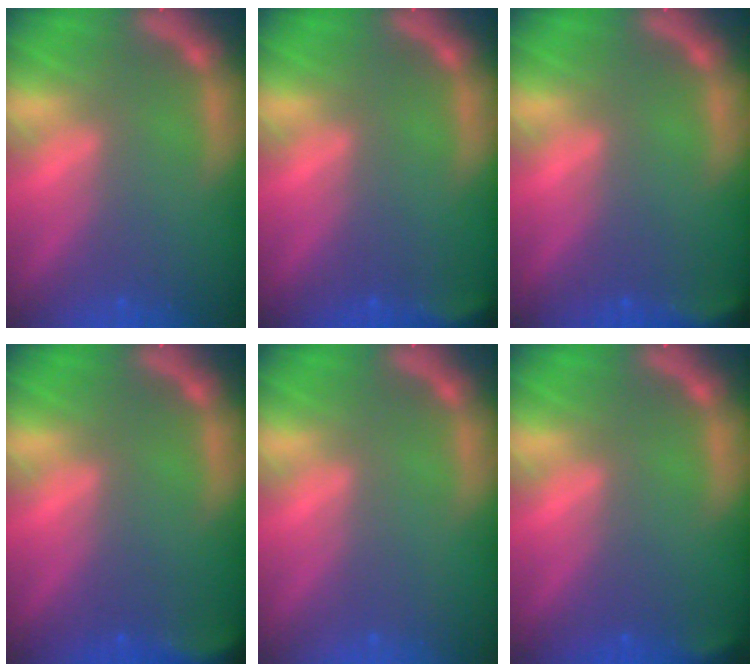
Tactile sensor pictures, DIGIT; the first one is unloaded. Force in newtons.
{"total": 2.4}
{"total": 2.9}
{"total": 3.5}
{"total": 0.0}
{"total": 1.4}